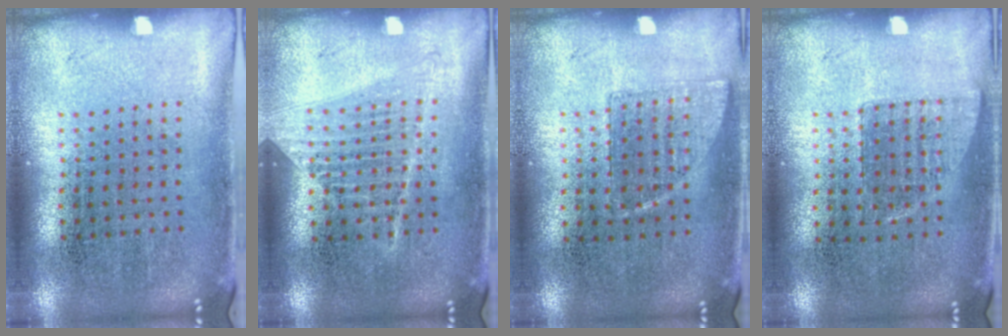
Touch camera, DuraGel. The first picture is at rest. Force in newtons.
{"total": 1.2, "press": 1.1, "slide": 0.4}
{"total": 0.6, "press": 0.6, "slide": 0.3}
{"total": 0.8, "press": 0.7, "slide": 0.3}